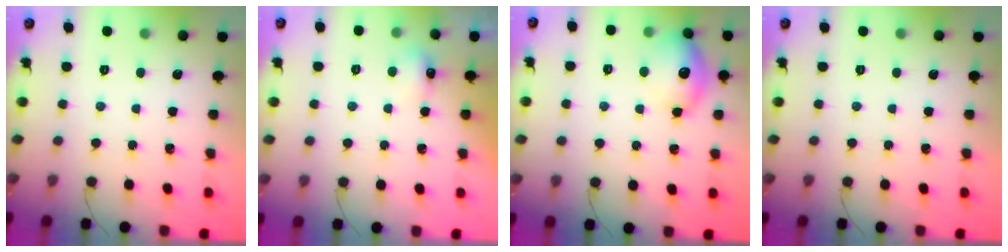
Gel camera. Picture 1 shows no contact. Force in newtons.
{"total": 5.2, "press": 5.1, "slide": 0.9}
{"total": 13.7, "press": 13.7, "slide": 0.9}
{"total": 0.0}